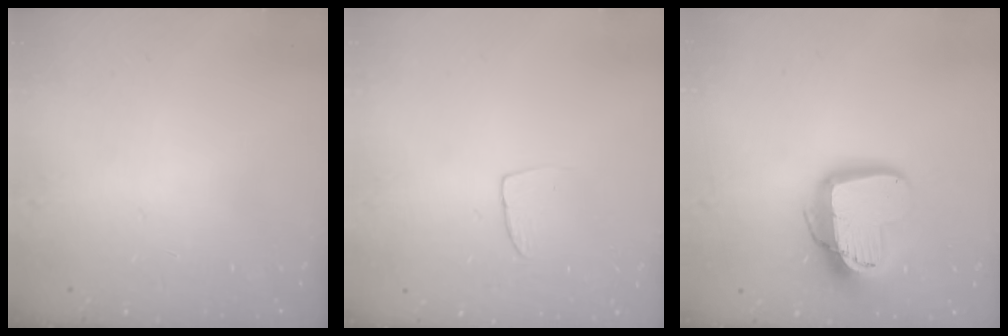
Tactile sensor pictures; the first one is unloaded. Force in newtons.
{"total": 3.3, "press": 3.3, "slide": 0.2}
{"total": 15.8, "press": 15.8, "slide": 1.3}